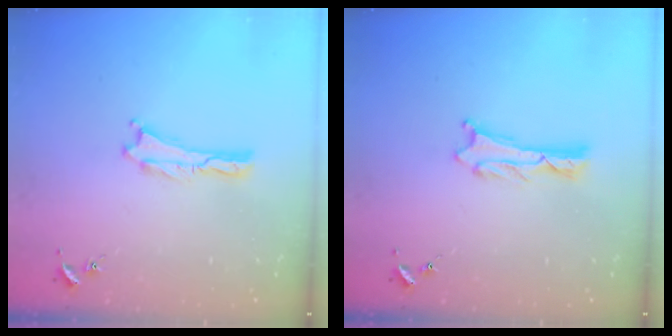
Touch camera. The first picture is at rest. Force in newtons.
{"total": 1.2, "press": 1.2, "slide": 0.0}